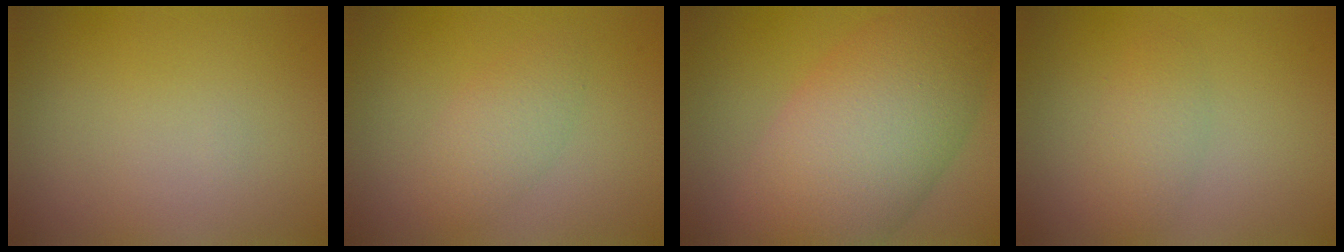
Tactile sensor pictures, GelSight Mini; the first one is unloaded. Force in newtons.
{"total": 2.4, "press": 2.4, "slide": 0.1}
{"total": 11.2, "press": 11.2, "slide": 0.5}
{"total": 2.2, "press": 2.2, "slide": 0.1}